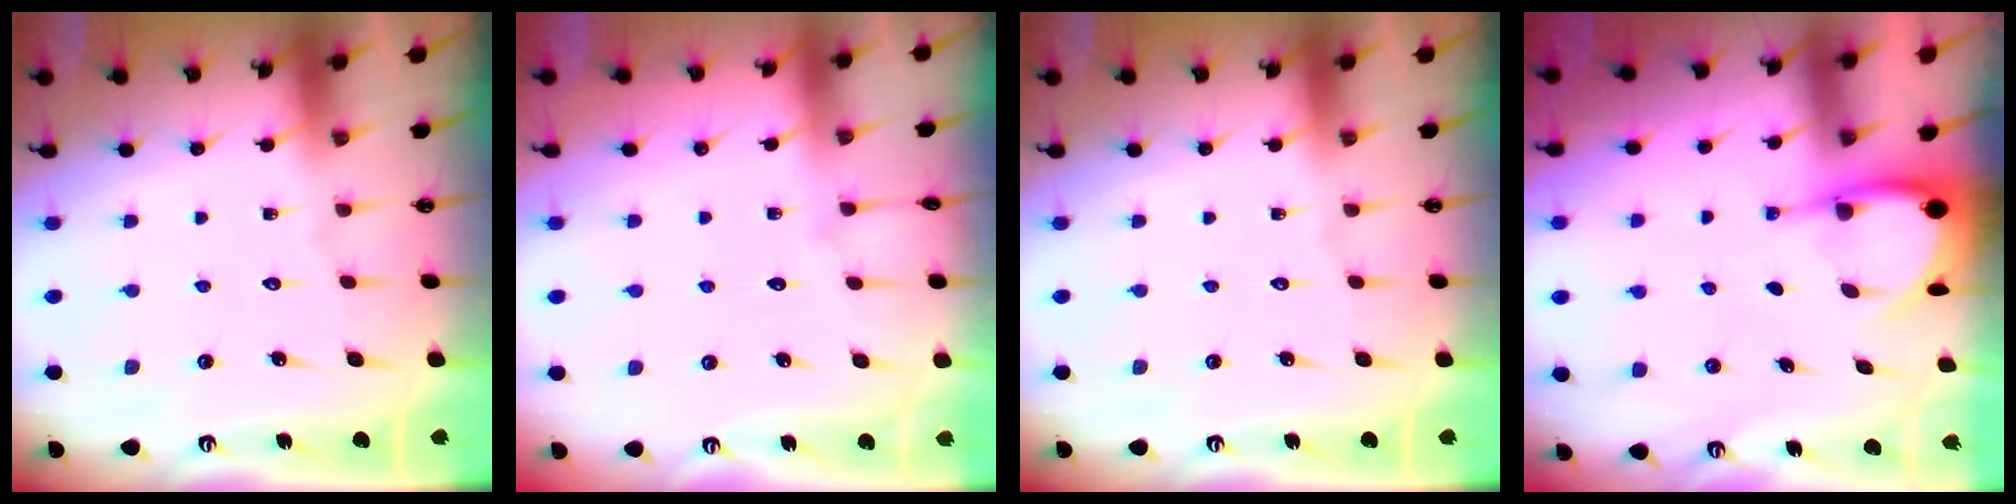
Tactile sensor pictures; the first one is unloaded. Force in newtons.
{"total": 2.6, "press": 2.6, "slide": 0.4}
{"total": 0.0}
{"total": 4.2, "press": 4.2, "slide": 0.3}